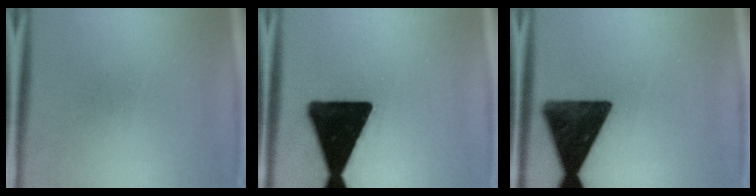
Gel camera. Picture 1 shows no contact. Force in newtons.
{"total": 19.7}
{"total": 14.9}